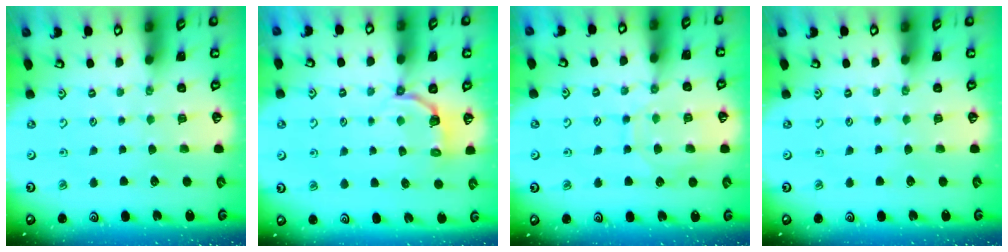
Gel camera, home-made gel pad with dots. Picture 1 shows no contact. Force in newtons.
{"total": 3.8, "press": 1.9, "slide": 3.3}
{"total": 10.3, "press": 10.2, "slide": 0.9}
{"total": 0.0}